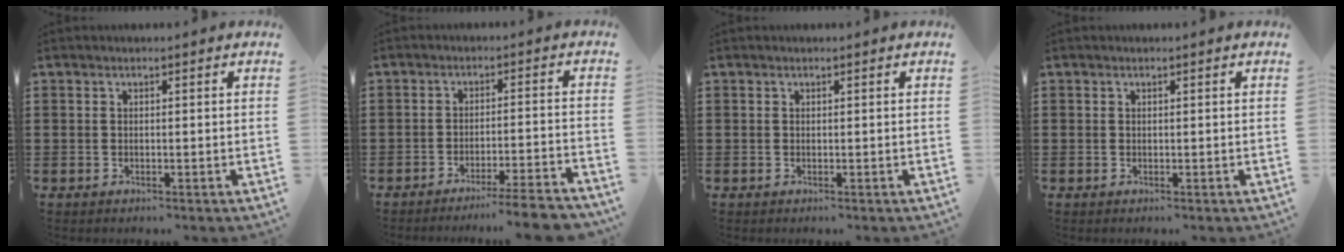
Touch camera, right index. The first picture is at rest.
{"total": 5.1, "force": [-4.5, -0.6, 2.3], "torque": [-0.037, -0.016, -0.086]}
{"total": 0.0}
{"total": 0.0}